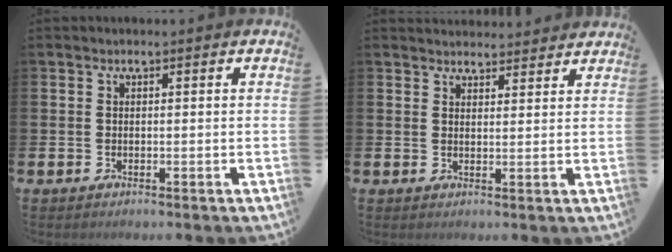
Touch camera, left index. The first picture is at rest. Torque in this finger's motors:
{"motor_torque": [0.91, -1.23, 0.12, 0.03]}